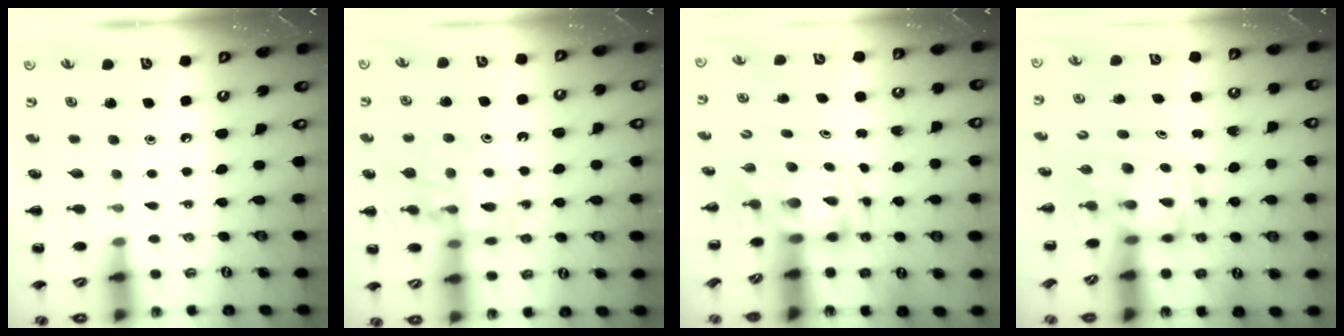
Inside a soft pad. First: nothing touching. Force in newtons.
{"total": 14.9, "press": 14.6, "slide": 2.8}
{"total": 3.5, "press": 3.5, "slide": 0.7}
{"total": 4.0, "press": 3.7, "slide": 1.3}